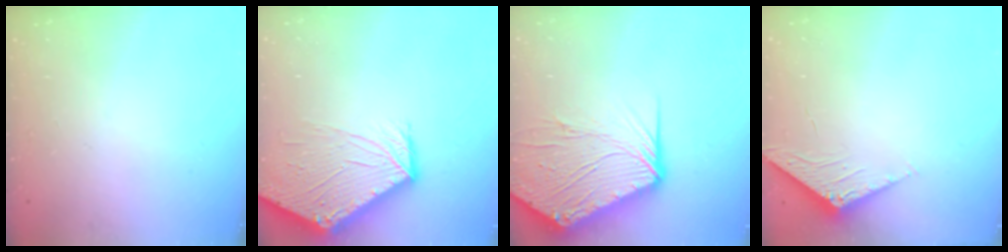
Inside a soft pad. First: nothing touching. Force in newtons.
{"total": 11.1, "press": 11.0, "slide": 1.3}
{"total": 17.4, "press": 17.2, "slide": 2.1}
{"total": 6.9, "press": 6.9, "slide": 0.5}